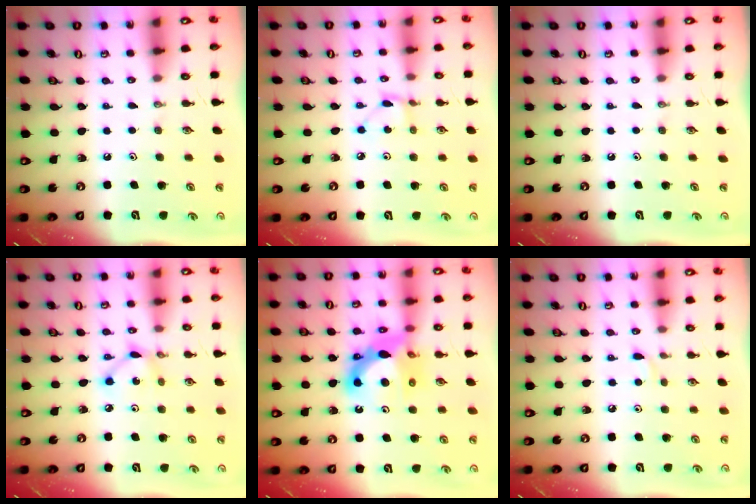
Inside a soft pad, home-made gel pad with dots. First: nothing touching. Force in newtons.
{"total": 2.4, "press": 2.4, "slide": 0.3}
{"total": 0.0}
{"total": 4.5, "press": 4.5, "slide": 0.2}
{"total": 12.4, "press": 12.2, "slide": 2.4}
{"total": 3.5, "press": 3.5, "slide": 0.4}